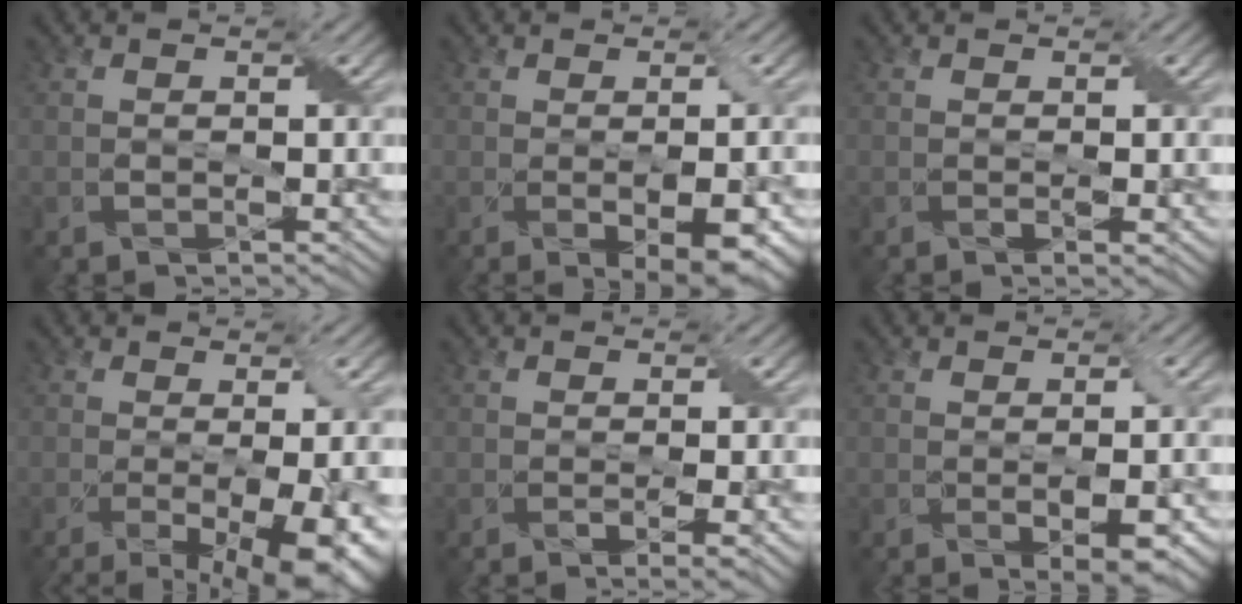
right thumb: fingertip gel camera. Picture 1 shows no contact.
{"total": 5.6, "force": [-1.3, 1.6, 5.2], "torque": [-0.078, -0.015, -0.004]}
{"total": 1.7, "force": [0.0, 0.2, 1.6], "torque": [-0.029, -0.001, 0.001]}
{"total": 10.6, "force": [-3.1, 3.3, 9.6], "torque": [-0.131, -0.026, -0.026]}
{"total": 3.0, "force": [-0.6, 0.5, 2.9], "torque": [-0.052, -0.003, -0.006]}
{"total": 4.3, "force": [-1.0, 1.0, 4.1], "torque": [-0.066, -0.008, -0.007]}